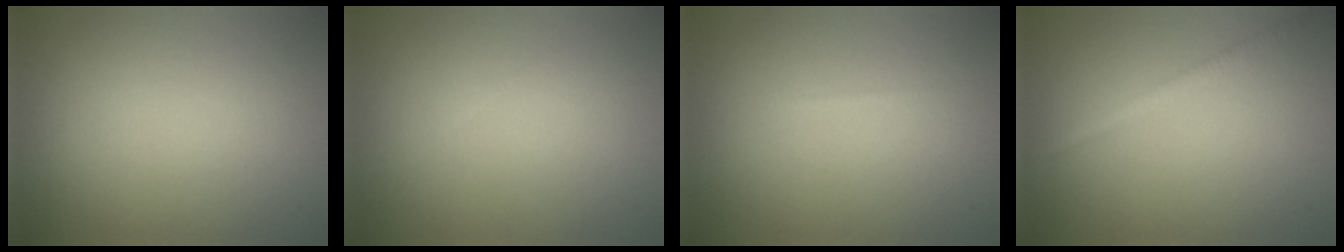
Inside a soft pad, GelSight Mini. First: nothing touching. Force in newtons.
{"total": 0.0}
{"total": 0.6, "press": 0.6, "slide": 0.2}
{"total": 1.5, "press": 1.5, "slide": 0.1}